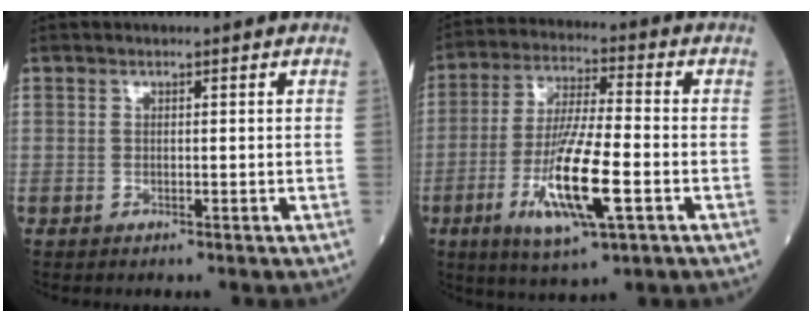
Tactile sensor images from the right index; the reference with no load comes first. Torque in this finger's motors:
{"motor_torque": [1.73, -0.41, 1.06, 0.21]}